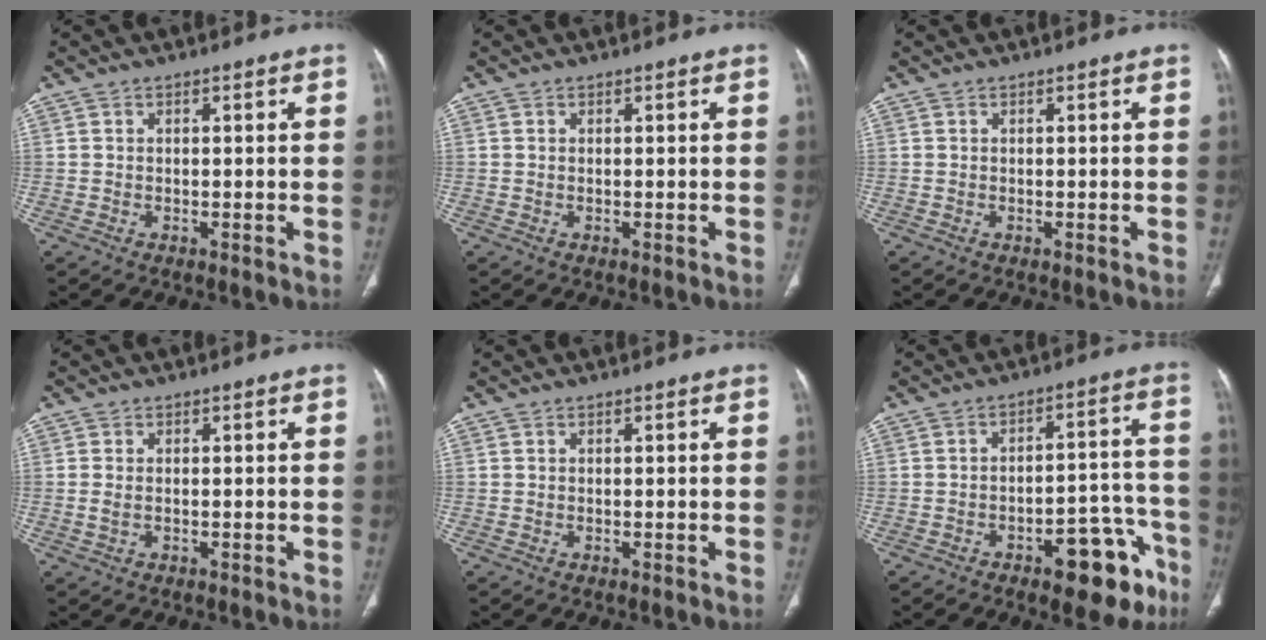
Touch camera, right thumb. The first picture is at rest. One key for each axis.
{"total": 0.0}
{"total": 0.0}
{"total": 1.6, "fx": -0.2, "fy": 1.0, "fz": 1.3, "tx": -0.035, "ty": 0.000, "tz": -0.004}
{"total": 0.0}
{"total": 13.9, "fx": -7.8, "fy": 6.0, "fz": 9.9, "tx": -0.084, "ty": 0.066, "tz": -0.099}